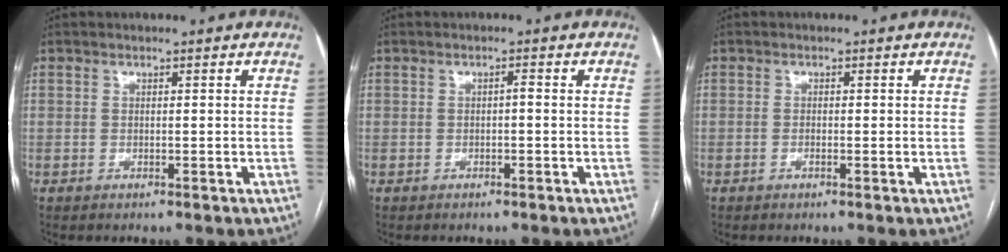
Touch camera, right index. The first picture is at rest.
{"total": 0.7, "force": [-0.2, 0.1, 0.7], "torque": [-0.010, 0.003, -0.003]}
{"total": 1.0, "force": [-0.3, 0.1, 0.9], "torque": [-0.016, 0.000, -0.003]}